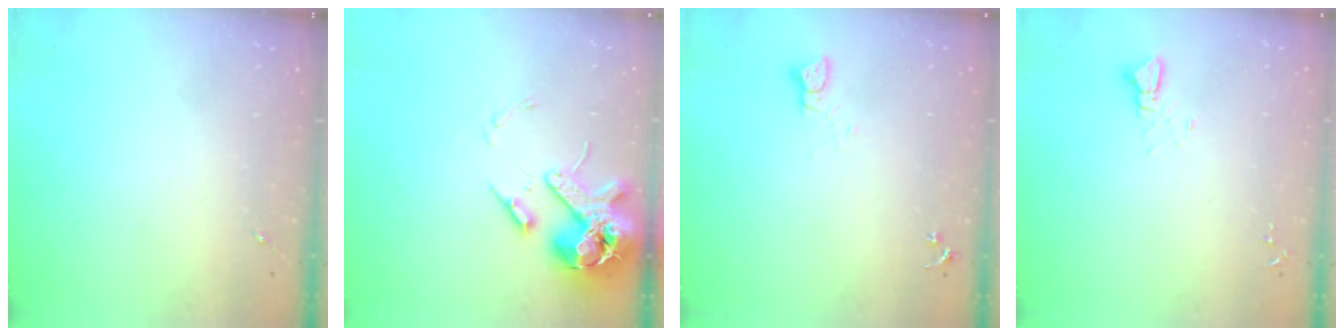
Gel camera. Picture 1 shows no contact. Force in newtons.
{"total": 15.3, "press": 15.1, "slide": 2.6}
{"total": 2.2, "press": 2.2, "slide": 0.2}
{"total": 2.4, "press": 2.4, "slide": 0.1}